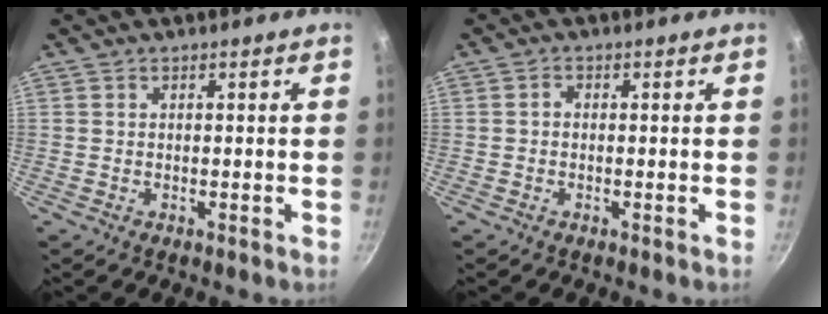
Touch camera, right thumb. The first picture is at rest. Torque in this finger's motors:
{"motor_torque": [-0.33, 0.07, -0.04, -0.15, 0.07]}